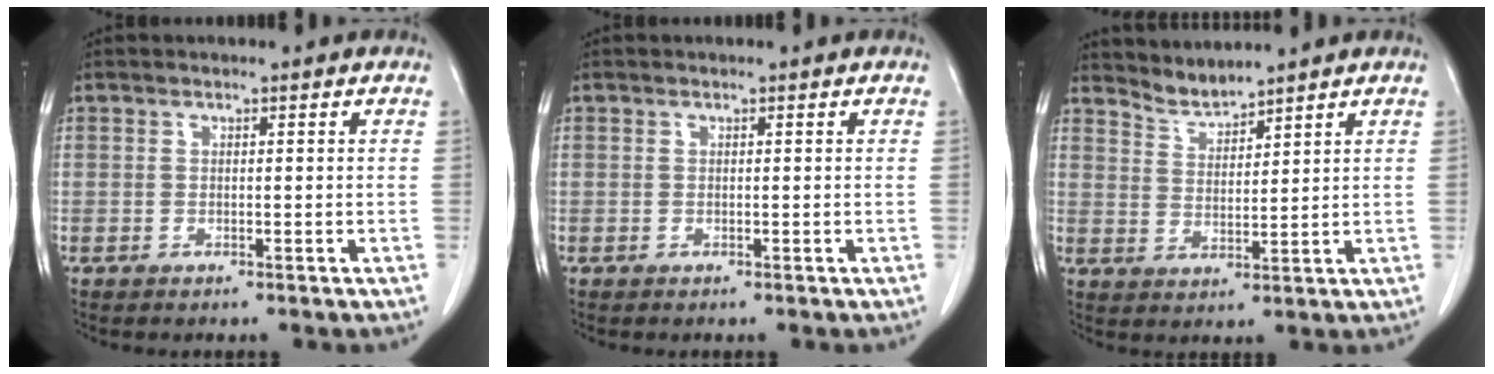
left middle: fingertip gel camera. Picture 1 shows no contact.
{"total": 0.0}
{"total": 3.4, "force": [3.4, -0.4, -0.4], "torque": [0.005, -0.004, 0.071]}